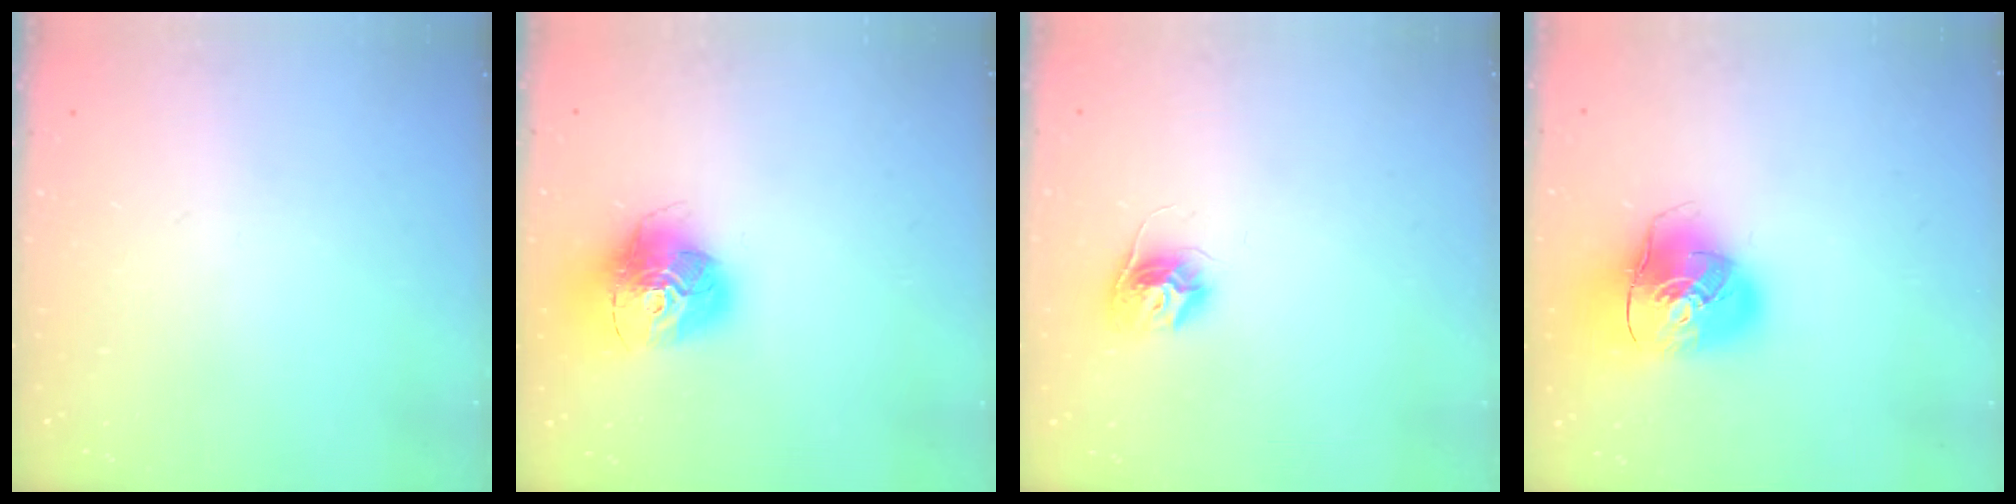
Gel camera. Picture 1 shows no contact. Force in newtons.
{"total": 16.5, "press": 16.4, "slide": 1.5}
{"total": 10.0, "press": 10.0, "slide": 0.6}
{"total": 16.3, "press": 16.1, "slide": 2.4}